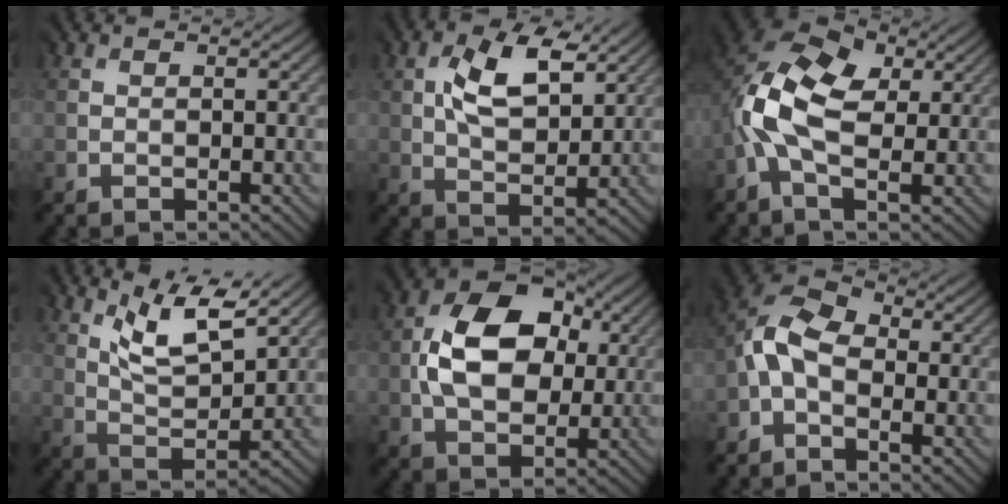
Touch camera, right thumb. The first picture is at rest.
{"total": 7.7, "force": [3.8, 4.1, 5.4], "torque": [-0.108, 0.005, 0.066]}
{"total": 10.6, "force": [1.1, 6.7, 8.1], "torque": [-0.194, 0.007, 0.009]}
{"total": 8.5, "force": [6.3, 2.3, 5.2], "torque": [-0.095, -0.006, 0.116]}
{"total": 10.7, "force": [2.2, 7.5, 7.4], "torque": [-0.144, 0.012, 0.035]}
{"total": 8.5, "force": [-0.4, 5.5, 6.5], "torque": [-0.156, 0.016, -0.023]}